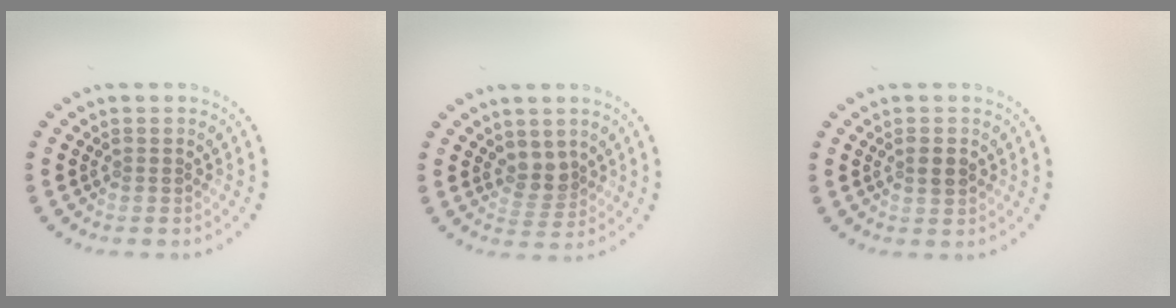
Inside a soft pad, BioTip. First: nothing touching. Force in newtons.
{"total": 2.1, "press": 1.6, "slide": 1.3}
{"total": 1.2, "press": 1.2, "slide": 0.1}